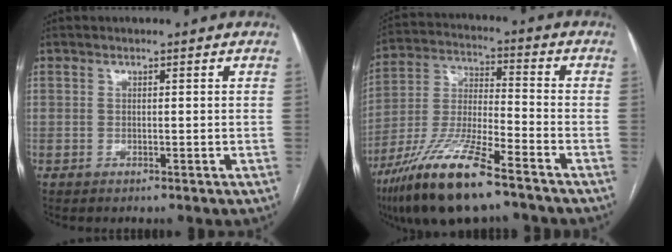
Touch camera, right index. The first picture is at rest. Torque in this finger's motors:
{"motor_torque": [1.07, -1.07, 0.45, 0.21]}